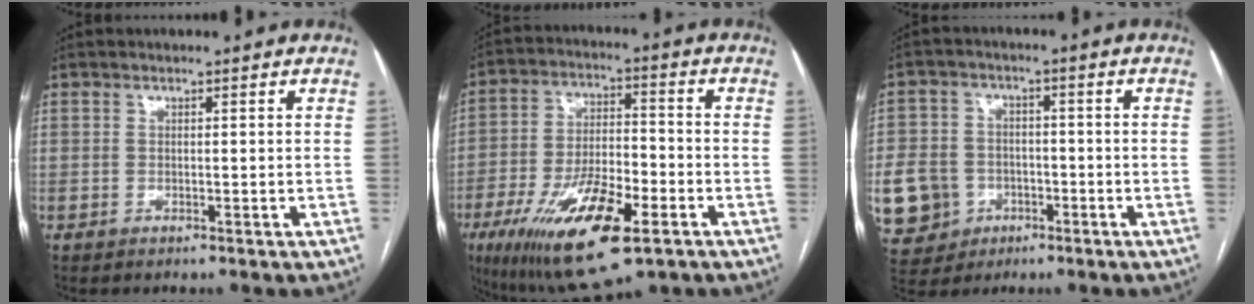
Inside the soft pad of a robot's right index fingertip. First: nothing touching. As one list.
[{"total": 16.4, "force": [-8.1, 5.2, 13.4], "torque": [-0.255, -0.014, -0.131]}, {"total": 9.9, "force": [-2.9, 9.0, 3.0], "torque": [-0.083, 0.012, -0.035]}]